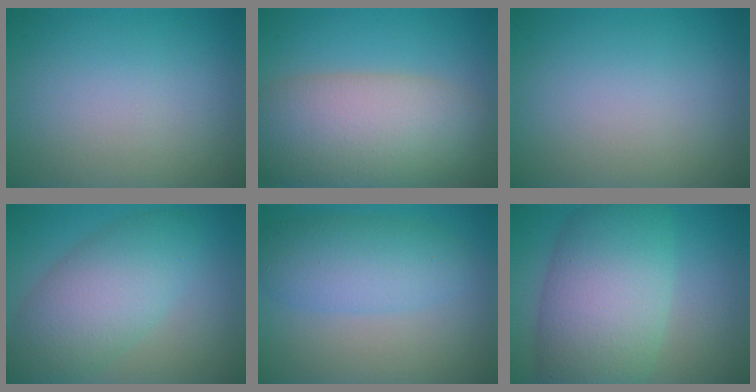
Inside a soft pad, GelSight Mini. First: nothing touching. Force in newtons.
{"total": 10.4, "press": 10.4, "slide": 0.8}
{"total": 0.0}
{"total": 6.8, "press": 6.8, "slide": 0.1}
{"total": 4.8, "press": 4.8, "slide": 0.1}
{"total": 10.6, "press": 10.5, "slide": 0.4}